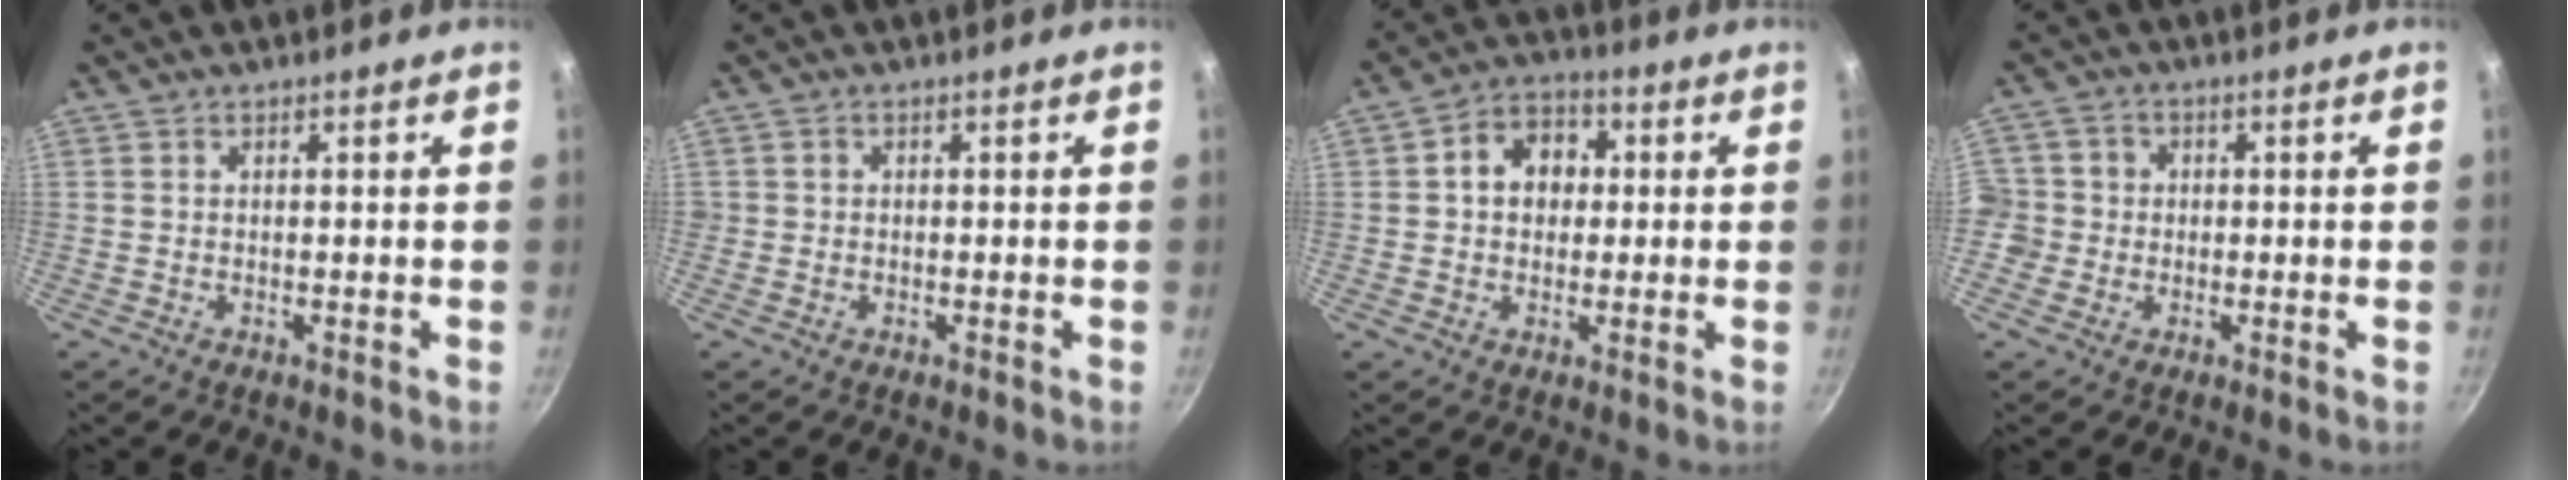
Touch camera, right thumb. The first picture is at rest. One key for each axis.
{"total": 0.7, "fx": 0.0, "fy": 0.7, "fz": 0.0, "tx": 0.004, "ty": 0.003, "tz": -0.001}
{"total": 8.5, "fx": 1.2, "fy": 6.8, "fz": 5.0, "tx": -0.041, "ty": 0.014, "tz": 0.006}
{"total": 5.2, "fx": -0.6, "fy": 5.0, "fz": 1.2, "tx": 0.006, "ty": 0.010, "tz": -0.020}